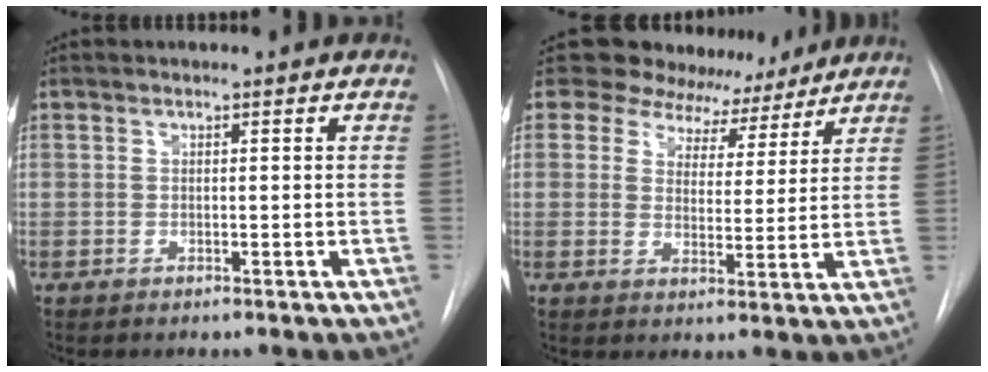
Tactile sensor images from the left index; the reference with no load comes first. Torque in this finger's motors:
{"motor_torque": [0.38, -0.36, -0.21, -0.01]}